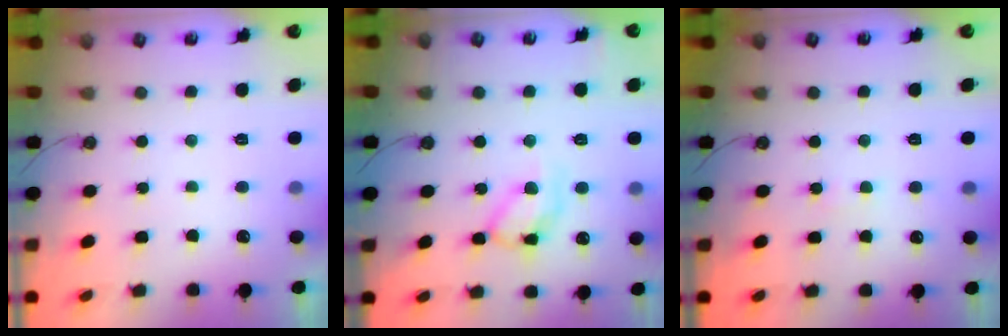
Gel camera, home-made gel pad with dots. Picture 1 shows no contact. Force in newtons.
{"total": 11.6, "press": 11.5, "slide": 1.4}
{"total": 1.5, "press": 1.5, "slide": 0.3}